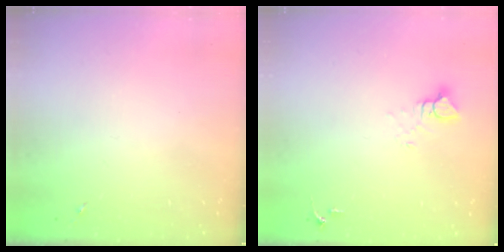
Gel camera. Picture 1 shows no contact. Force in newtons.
{"total": 3.9, "press": 3.9, "slide": 0.2}